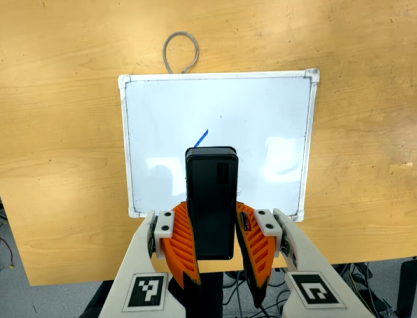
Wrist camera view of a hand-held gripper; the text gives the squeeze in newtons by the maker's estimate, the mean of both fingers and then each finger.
{"total": 8.0, "left": 6.2, "right": 9.7}